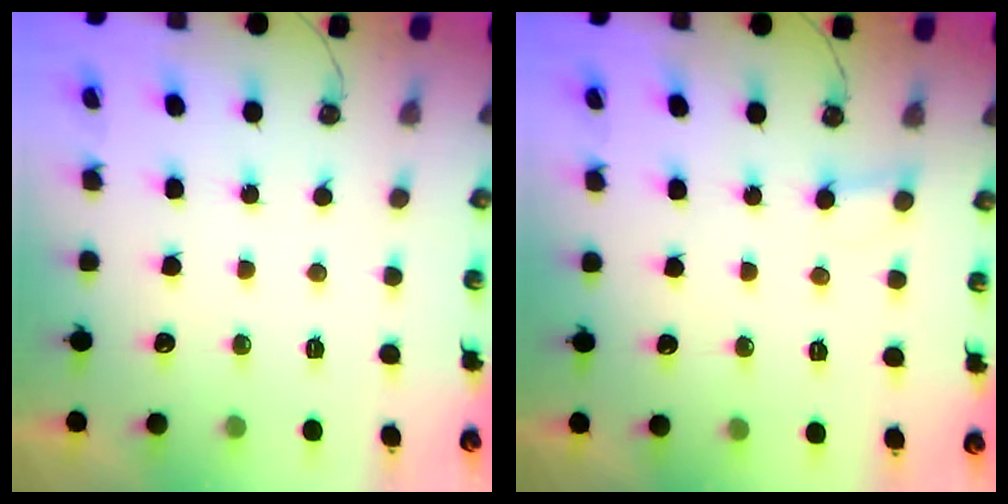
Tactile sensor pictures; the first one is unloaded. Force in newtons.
{"total": 2.6, "press": 2.6, "slide": 0.1}